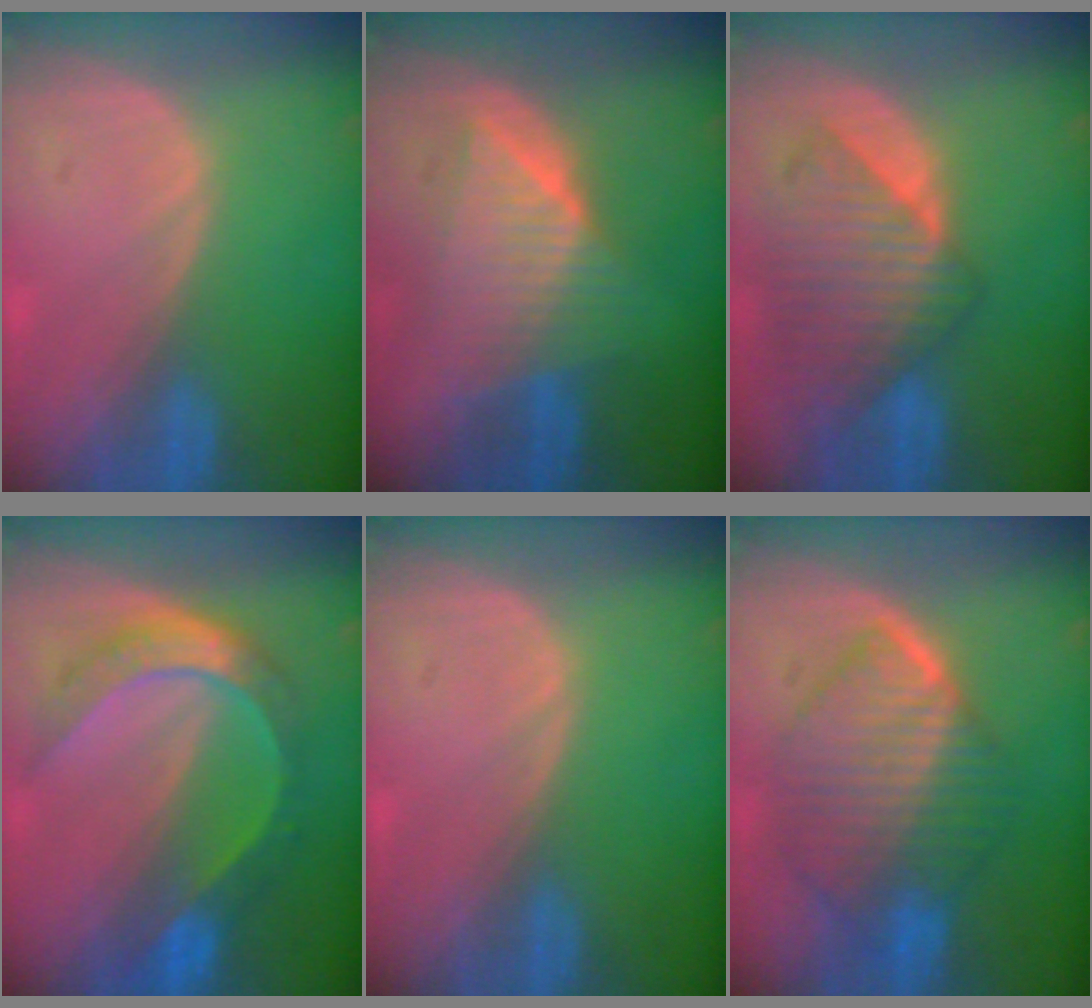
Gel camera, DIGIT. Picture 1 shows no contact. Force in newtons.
{"total": 7.4, "press": 7.4, "slide": 0.3}
{"total": 9.4, "press": 8.4, "slide": 4.2}
{"total": 8.4, "press": 8.3, "slide": 0.9}
{"total": 0.0}
{"total": 10.3, "press": 10.2, "slide": 1.0}